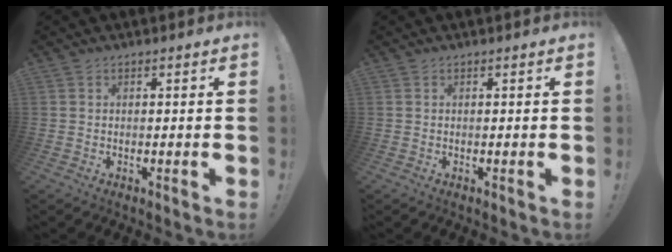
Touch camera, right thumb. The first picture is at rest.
{"total": 0.0}